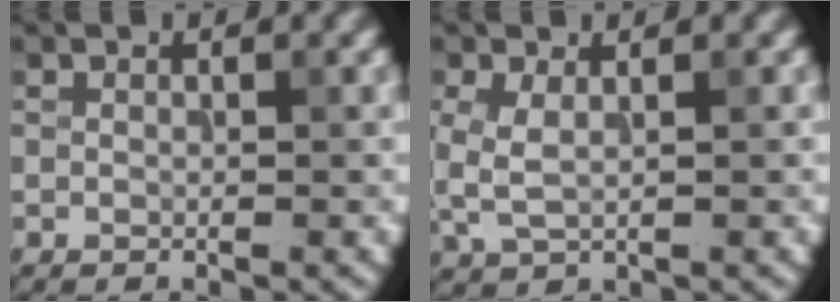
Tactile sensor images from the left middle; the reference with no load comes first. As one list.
[{"total": 2.7, "force": [0.2, 1.3, 2.3], "torque": [-0.062, 0.002, 0.006]}]